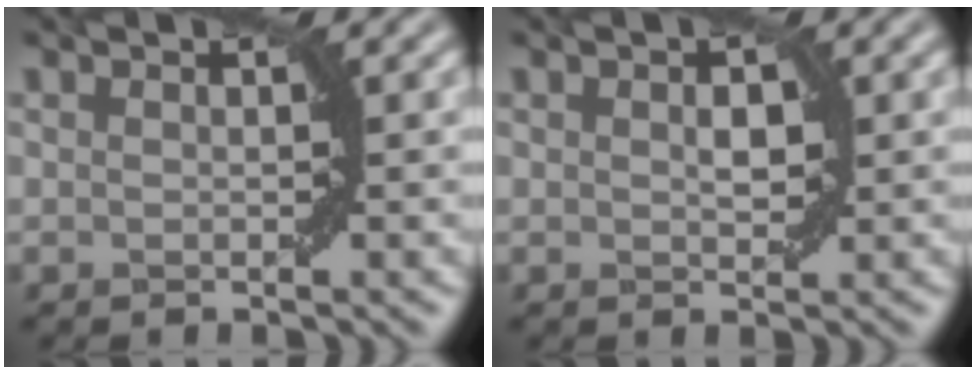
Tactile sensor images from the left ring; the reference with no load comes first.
{"total": 1.6, "force": [0.2, 0.9, 1.3], "torque": [-0.021, 0.002, 0.006]}